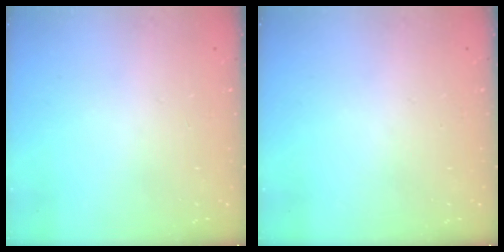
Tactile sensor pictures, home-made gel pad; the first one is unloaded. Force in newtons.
{"total": 0.0}